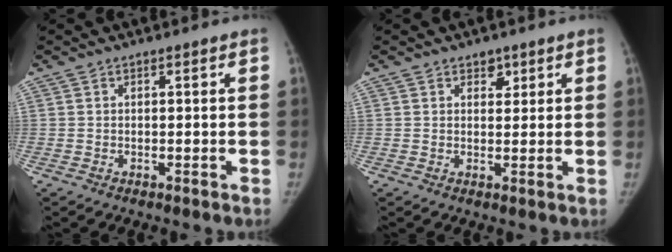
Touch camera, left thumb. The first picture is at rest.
{"total": 2.8, "force": [1.7, 2.0, 1.1], "torque": [0.006, -0.009, 0.024]}